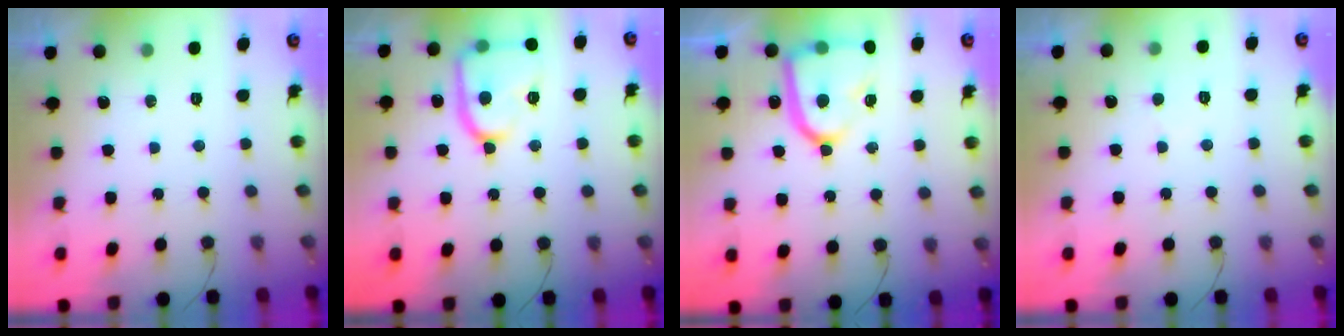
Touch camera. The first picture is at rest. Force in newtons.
{"total": 16.4, "press": 16.3, "slide": 1.4}
{"total": 16.1, "press": 16.1, "slide": 1.2}
{"total": 3.0, "press": 3.0, "slide": 0.3}